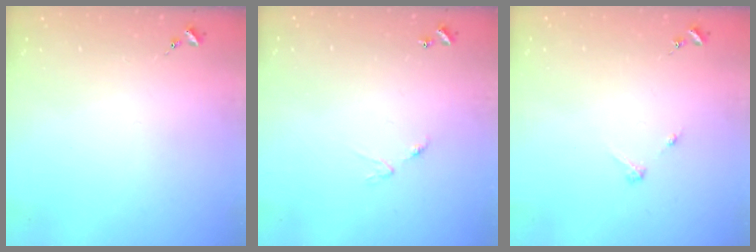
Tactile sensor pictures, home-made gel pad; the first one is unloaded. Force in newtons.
{"total": 5.5, "press": 5.5, "slide": 0.3}
{"total": 2.6, "press": 2.6, "slide": 0.3}